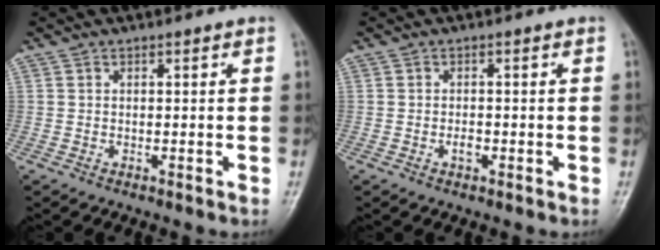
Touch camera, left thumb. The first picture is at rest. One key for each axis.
{"total": 1.5, "fx": -0.5, "fy": 0.9, "fz": 1.1, "tx": -0.016, "ty": 0.003, "tz": -0.010}